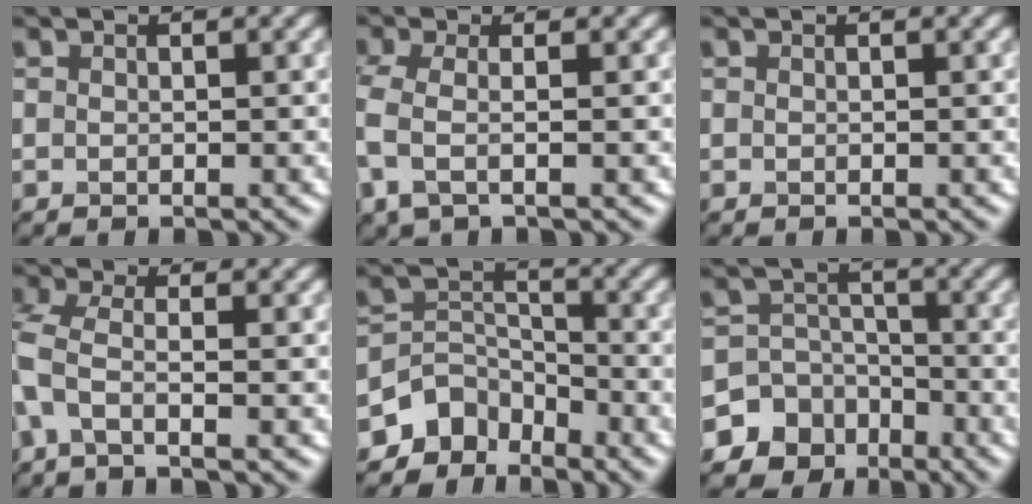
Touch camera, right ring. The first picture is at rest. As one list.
[{"total": 2.8, "force": [-0.4, 1.1, 2.5], "torque": [-0.071, -0.005, -0.015]}, {"total": 0.0}, {"total": 3.3, "force": [-0.9, 1.3, 2.9], "torque": [-0.080, 0.000, -0.031]}, {"total": 4.5, "force": [-3.6, 2.6, 0.6], "torque": [0.002, 0.001, -0.072]}, {"total": 10.2, "force": [-6.1, 8.1, 0.7], "torque": [-0.014, -0.021, -0.120]}]